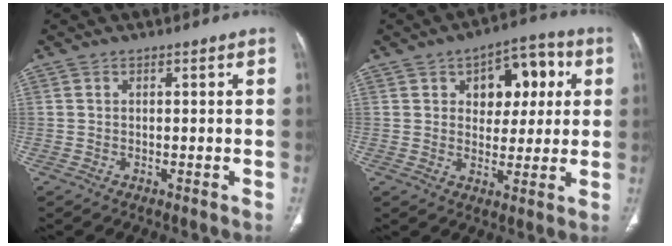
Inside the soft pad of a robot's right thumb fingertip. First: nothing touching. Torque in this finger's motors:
{"motor_torque": [0.07, 0.27, 0.74, 0.33, 0.09]}